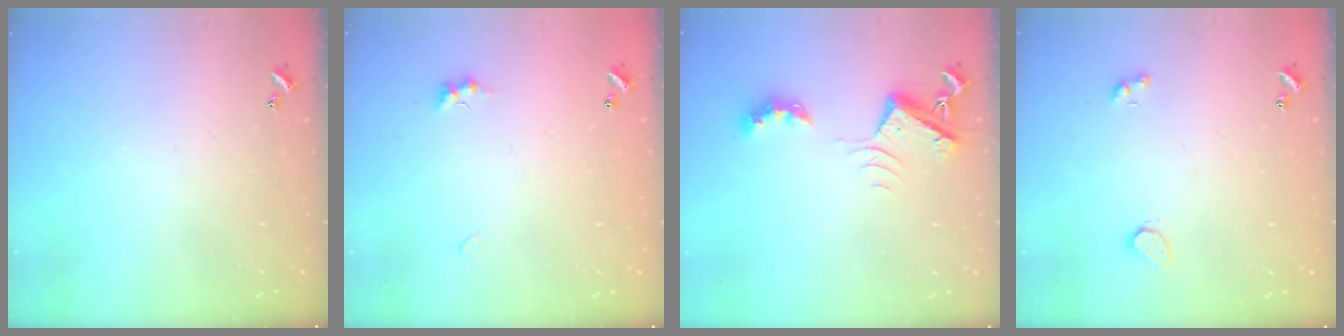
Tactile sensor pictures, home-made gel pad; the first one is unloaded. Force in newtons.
{"total": 1.9, "press": 1.8, "slide": 0.6}
{"total": 7.7, "press": 7.6, "slide": 1.6}
{"total": 3.9, "press": 3.7, "slide": 1.4}